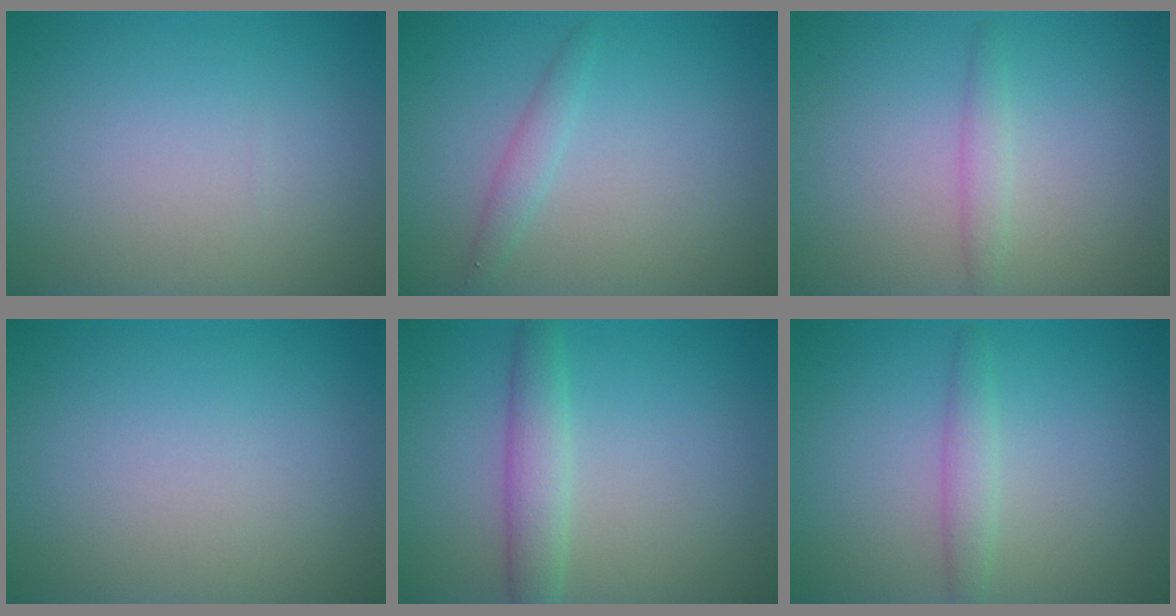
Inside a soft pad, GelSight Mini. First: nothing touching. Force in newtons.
{"total": 1.4, "press": 1.4, "slide": 0.0}
{"total": 1.4, "press": 1.4, "slide": 0.0}
{"total": 0.0}
{"total": 2.9, "press": 2.9, "slide": 0.2}
{"total": 1.8, "press": 1.8, "slide": 0.1}